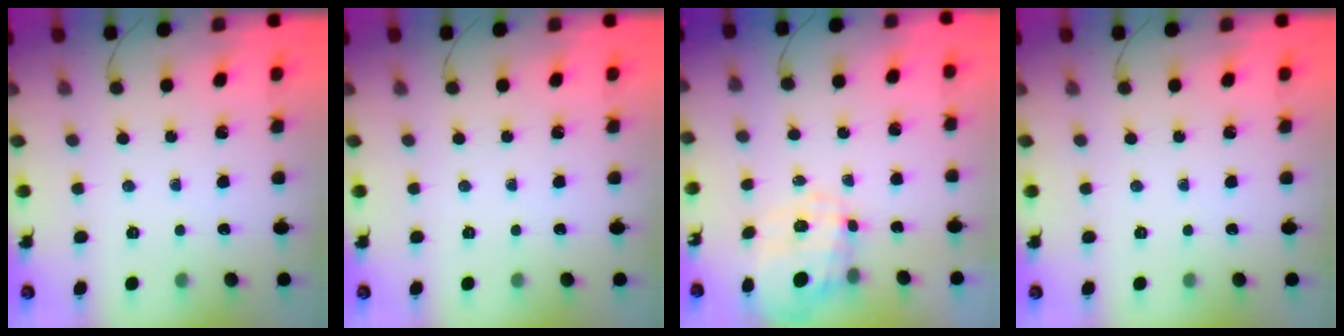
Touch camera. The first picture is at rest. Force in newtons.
{"total": 0.0}
{"total": 3.3, "press": 3.1, "slide": 1.3}
{"total": 0.0}